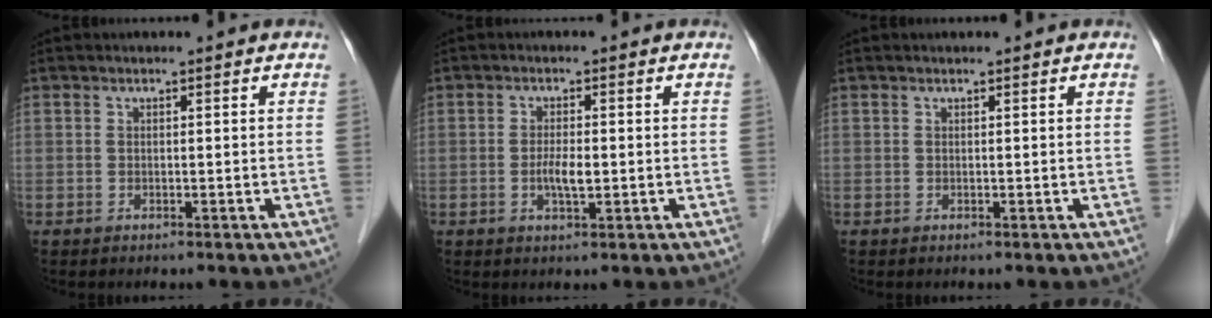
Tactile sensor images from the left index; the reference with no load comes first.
{"total": 2.8, "force": [-0.4, 0.7, 2.7], "torque": [-0.055, -0.001, -0.006]}
{"total": 0.0}